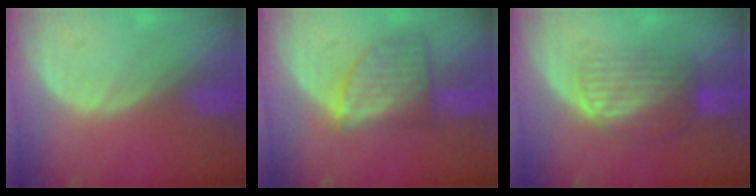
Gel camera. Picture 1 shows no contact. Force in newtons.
{"total": 7.3, "press": 6.8, "slide": 2.7}
{"total": 6.6, "press": 6.3, "slide": 1.9}